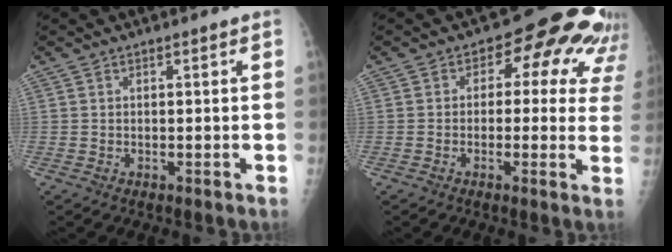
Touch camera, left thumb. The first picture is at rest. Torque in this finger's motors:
{"motor_torque": [0.01, 0.49, 0.18, 0.03, 0.08]}